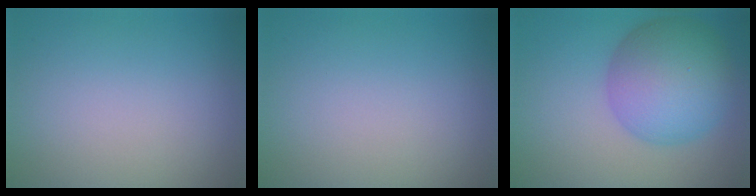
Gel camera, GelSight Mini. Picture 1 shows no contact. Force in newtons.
{"total": 0.0}
{"total": 8.8, "press": 8.8, "slide": 0.2}